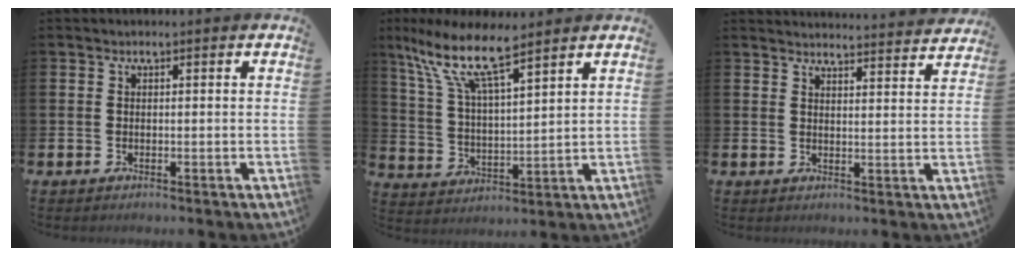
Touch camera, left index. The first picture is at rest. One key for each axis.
{"total": 10.6, "fx": 8.2, "fy": 2.6, "fz": 6.1, "tx": -0.143, "ty": -0.035, "tz": 0.141}
{"total": 3.8, "fx": 3.8, "fy": -0.2, "fz": 0.1, "tx": 0.002, "ty": -0.035, "tz": 0.066}